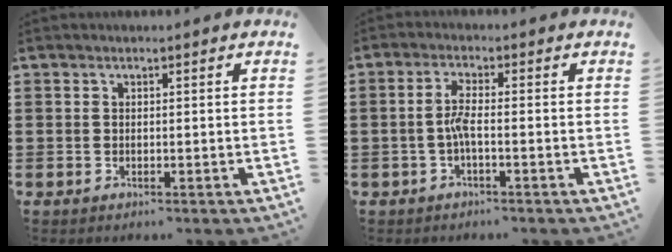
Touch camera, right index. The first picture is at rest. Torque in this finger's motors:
{"motor_torque": [0.70, -0.68, 0.30, 0.12]}